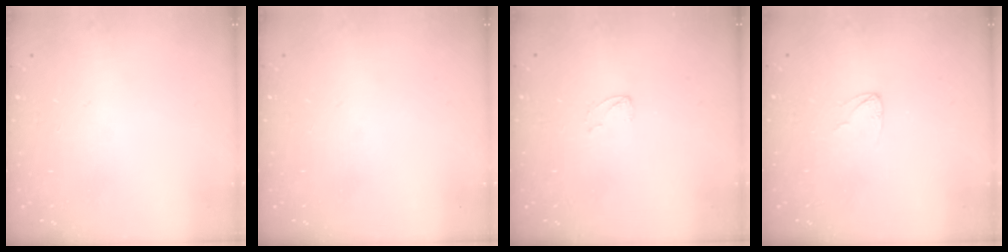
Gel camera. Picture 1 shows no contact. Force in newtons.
{"total": 0.0}
{"total": 2.4, "press": 2.4, "slide": 0.2}
{"total": 2.3, "press": 2.3, "slide": 0.1}